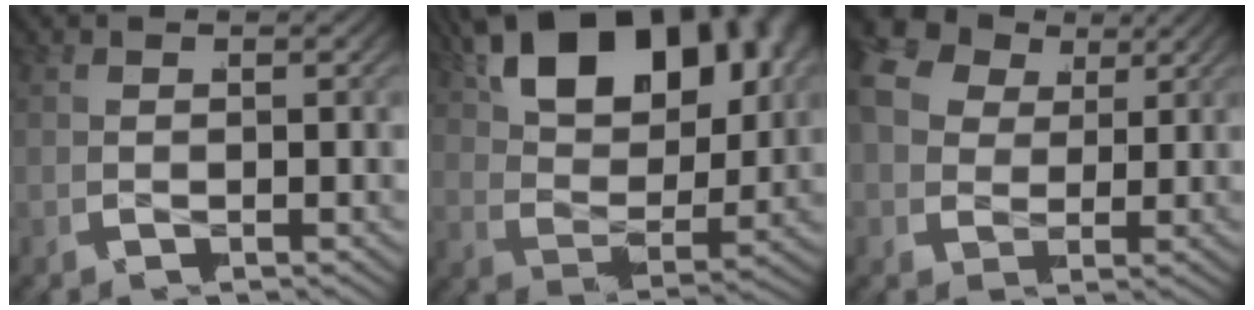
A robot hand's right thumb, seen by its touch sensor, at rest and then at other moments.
{"total": 14.8, "force": [4.9, 8.4, 11.2], "torque": [-0.197, 0.013, 0.065]}
{"total": 10.4, "force": [2.8, 8.4, 5.5], "torque": [-0.124, 0.004, 0.033]}